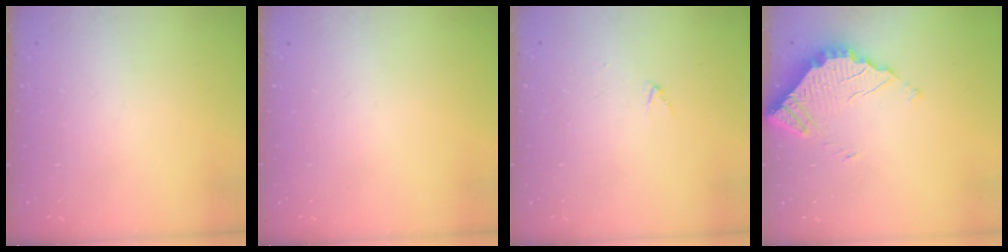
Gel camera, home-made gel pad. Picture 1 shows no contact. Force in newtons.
{"total": 0.0}
{"total": 2.7, "press": 2.7, "slide": 0.1}
{"total": 3.9, "press": 3.9, "slide": 0.3}